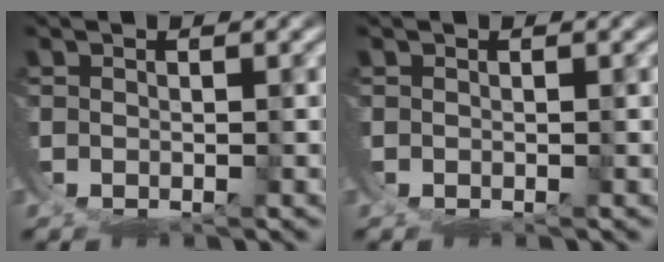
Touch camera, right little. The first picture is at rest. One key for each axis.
{"total": 0.0}